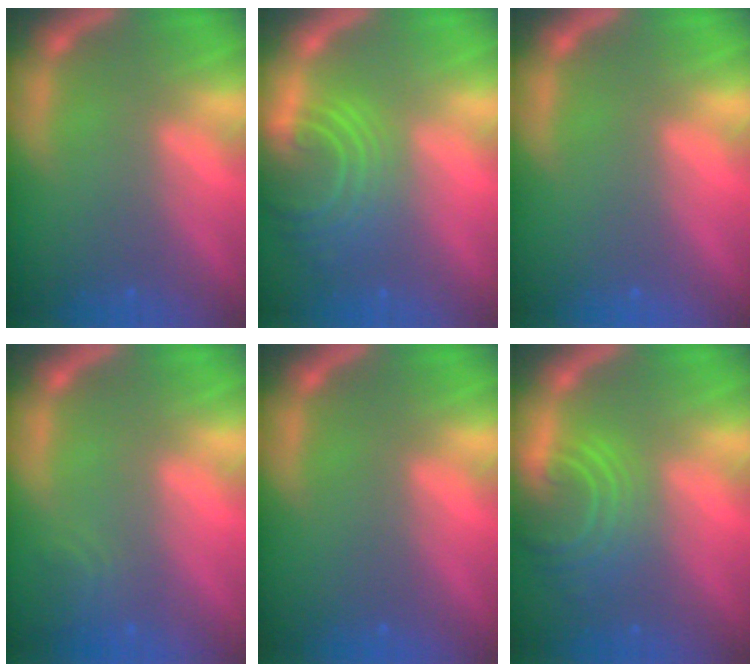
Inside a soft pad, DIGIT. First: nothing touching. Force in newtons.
{"total": 8.1}
{"total": 0.0}
{"total": 1.9}
{"total": 0.0}
{"total": 6.6}